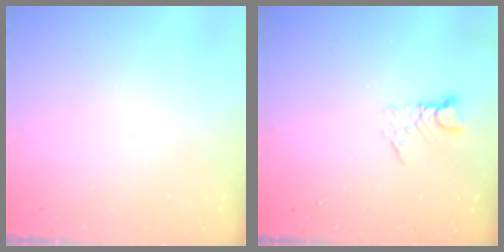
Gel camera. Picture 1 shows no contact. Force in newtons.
{"total": 3.1, "press": 3.1, "slide": 0.2}